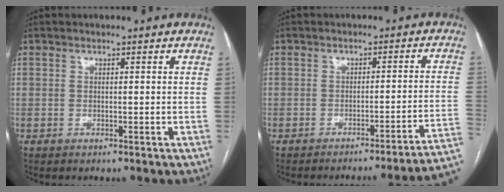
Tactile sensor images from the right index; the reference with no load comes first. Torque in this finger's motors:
{"motor_torque": [0.28, -1.86, 0.26, -0.01]}